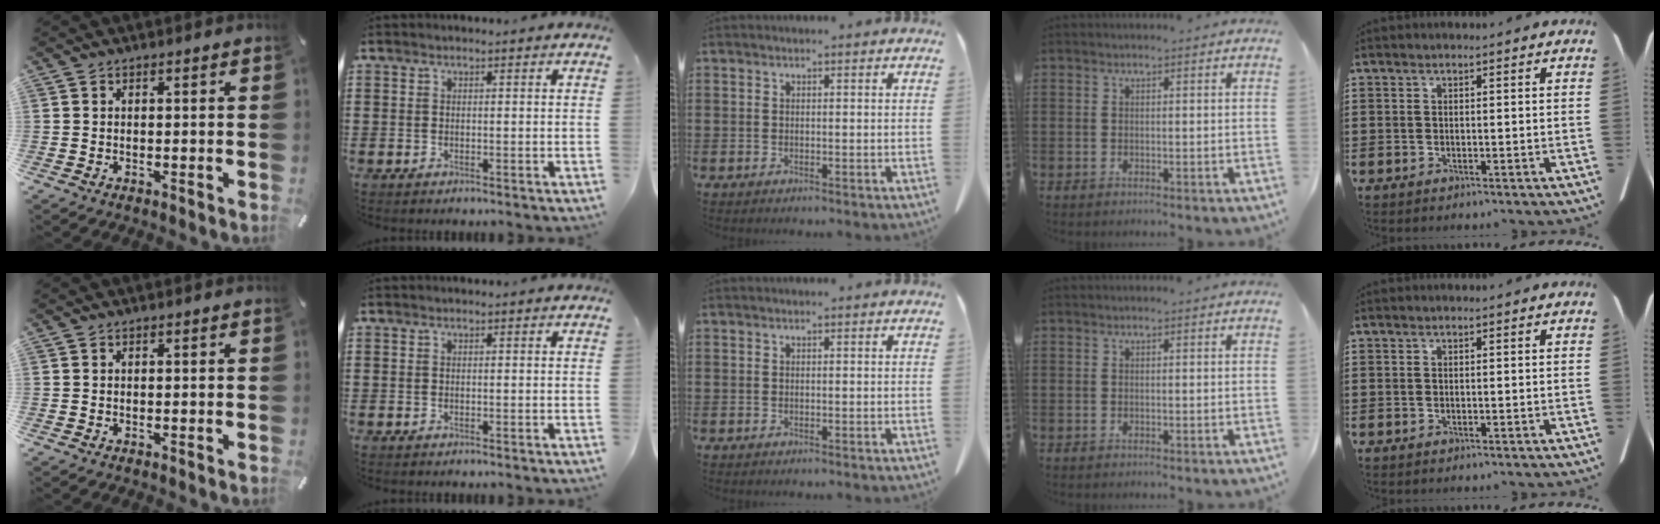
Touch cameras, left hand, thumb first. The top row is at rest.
{}